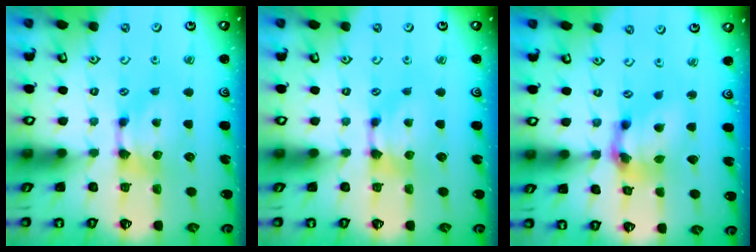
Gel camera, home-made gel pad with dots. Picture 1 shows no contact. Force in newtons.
{"total": 0.0}
{"total": 6.5, "press": 6.1, "slide": 2.1}